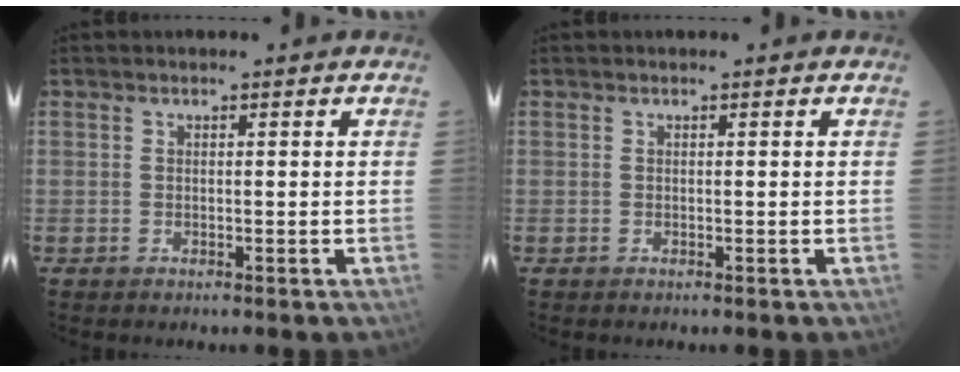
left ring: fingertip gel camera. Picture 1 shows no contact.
{"total": 0.0}